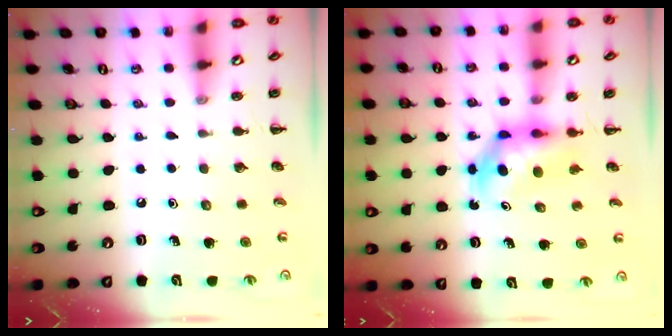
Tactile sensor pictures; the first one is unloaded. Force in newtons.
{"total": 5.3, "press": 5.2, "slide": 0.8}